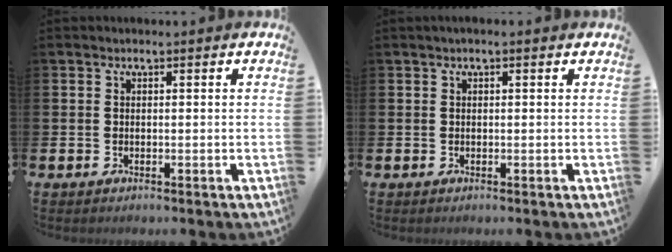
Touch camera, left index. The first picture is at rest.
{"total": 0.7, "force": [0.6, 0.2, 0.2], "torque": [0.008, -0.002, 0.008]}